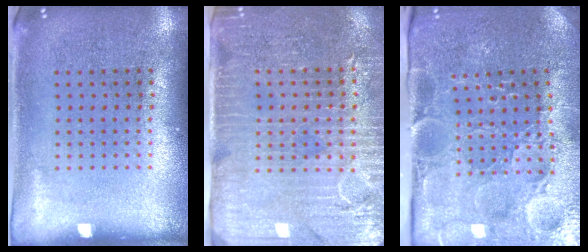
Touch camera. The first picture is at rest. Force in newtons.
{"total": 3.6, "press": 3.3, "slide": 1.5}
{"total": 3.7, "press": 3.7, "slide": 0.6}